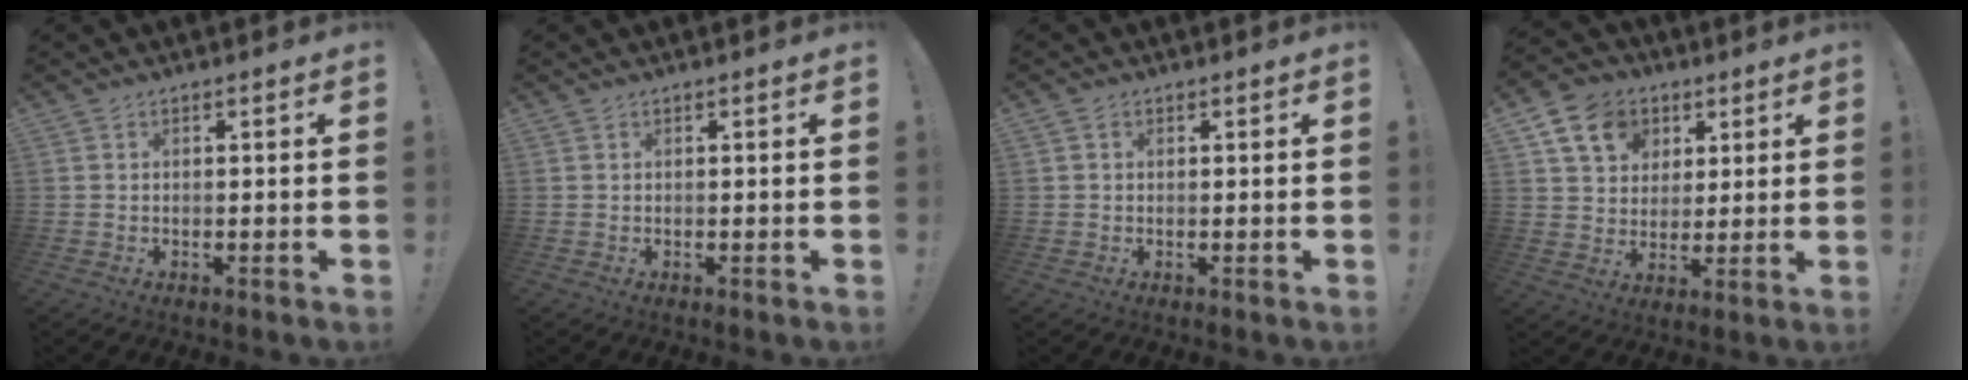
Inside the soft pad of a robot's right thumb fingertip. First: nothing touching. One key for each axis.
{"total": 0.0}
{"total": 0.7, "fx": 0.0, "fy": 0.7, "fz": 0.2, "tx": 0.002, "ty": 0.000, "tz": 0.000}
{"total": 12.9, "fx": 6.0, "fy": 10.1, "fz": 5.4, "tx": -0.087, "ty": -0.019, "tz": 0.119}